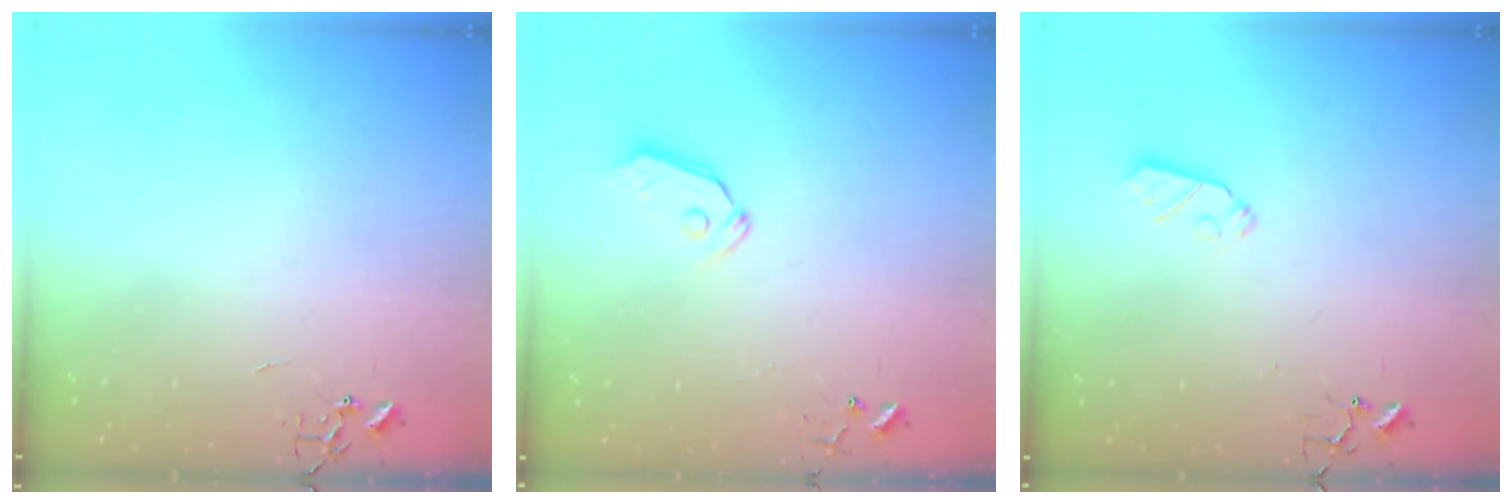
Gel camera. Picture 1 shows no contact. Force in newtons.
{"total": 5.3, "press": 5.3, "slide": 0.2}
{"total": 5.5, "press": 5.5, "slide": 0.4}